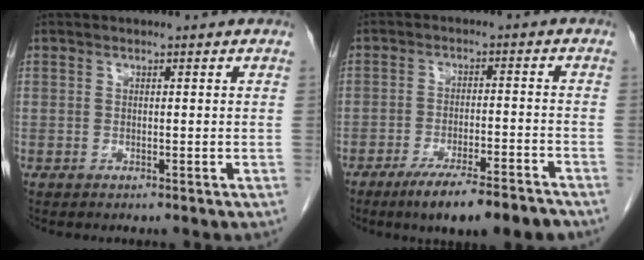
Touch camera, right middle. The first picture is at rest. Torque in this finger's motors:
{"motor_torque": [1.15, -0.99, 0.24, 0.06]}